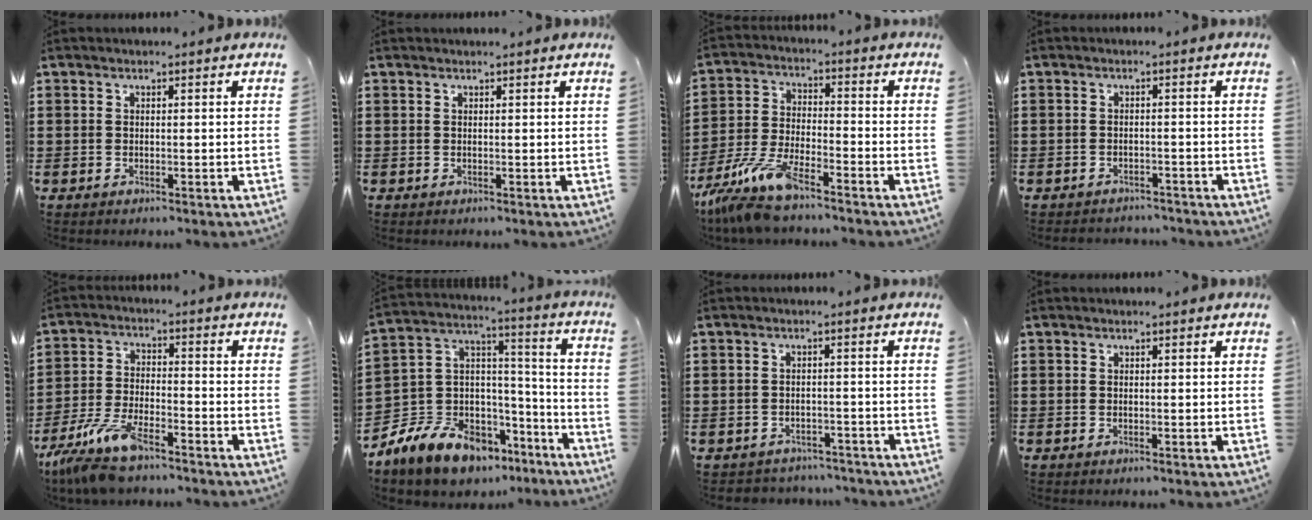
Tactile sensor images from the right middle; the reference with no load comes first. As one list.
[{"total": 0.0}, {"total": 9.5, "force": [-7.9, 1.2, 5.1], "torque": [-0.119, -0.005, -0.157]}, {"total": 1.9, "force": [-1.8, 0.3, -0.2], "torque": [-0.004, -0.001, -0.042]}, {"total": 9.3, "force": [-7.5, 1.9, 5.1], "torque": [-0.119, -0.003, -0.145]}, {"total": 10.4, "force": [-8.1, 6.0, 2.6], "torque": [-0.091, 0.008, -0.160]}, {"total": 2.2, "force": [-2.1, 0.4, -0.2], "torque": [-0.005, 0.000, -0.048]}, {"total": 0.0}]